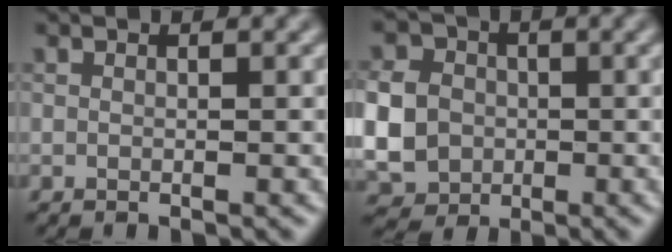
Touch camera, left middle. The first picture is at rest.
{"total": 7.1, "force": [-0.7, 6.3, 3.2], "torque": [-0.077, 0.001, -0.035]}